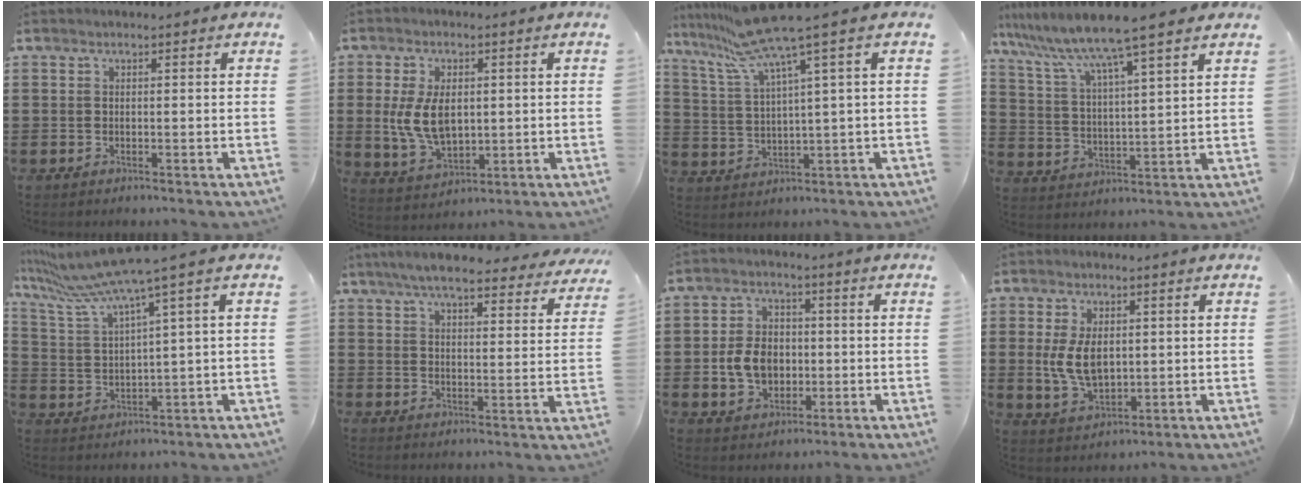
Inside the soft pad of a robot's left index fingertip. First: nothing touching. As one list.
[{"total": 8.1, "force": [0.8, 5.0, 6.4], "torque": [-0.152, 0.001, 0.006]}, {"total": 9.2, "force": [6.4, -0.4, 6.7], "torque": [-0.167, -0.037, 0.106]}, {"total": 8.0, "force": [6.8, -0.7, 4.1], "torque": [-0.108, -0.041, 0.108]}, {"total": 6.9, "force": [5.1, -0.7, 4.6], "torque": [-0.120, -0.041, 0.083]}, {"total": 6.9, "force": [6.4, 0.6, 2.7], "torque": [-0.076, -0.021, 0.113]}, {"total": 6.8, "force": [-0.9, 5.3, 4.2], "torque": [-0.092, 0.000, -0.025]}, {"total": 7.2, "force": [0.7, 4.4, 5.6], "torque": [-0.126, 0.003, 0.007]}]